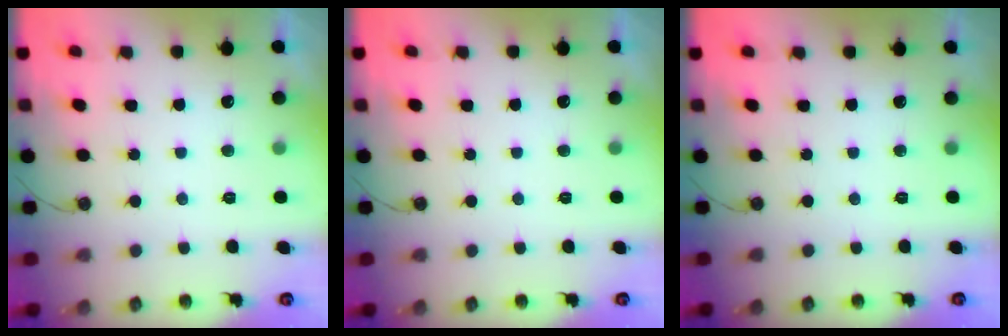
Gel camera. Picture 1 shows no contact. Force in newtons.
{"total": 0.0}
{"total": 0.0}